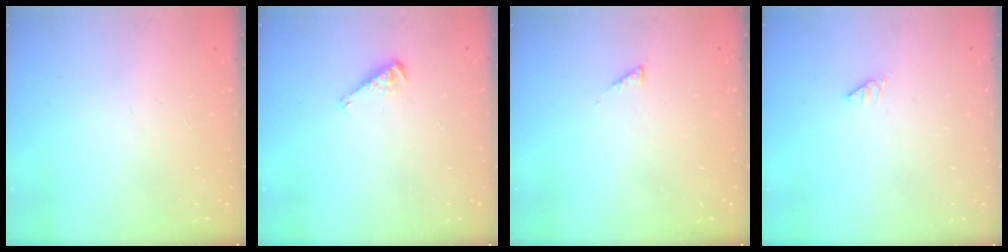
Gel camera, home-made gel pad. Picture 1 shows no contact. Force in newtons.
{"total": 5.0, "press": 4.9, "slide": 0.7}
{"total": 0.9, "press": 0.9, "slide": 0.3}
{"total": 0.0}